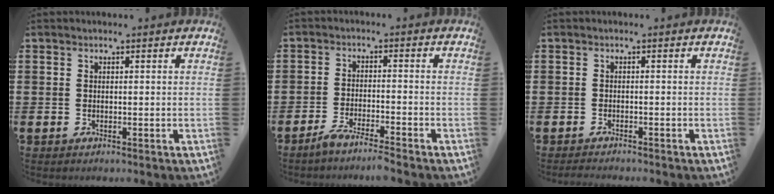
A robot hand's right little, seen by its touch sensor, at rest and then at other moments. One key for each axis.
{"total": 3.5, "fx": -3.0, "fy": -0.3, "fz": 1.8, "tx": -0.037, "ty": -0.003, "tz": -0.056}
{"total": 0.9, "fx": -0.9, "fy": 0.0, "fz": 0.2, "tx": -0.005, "ty": -0.002, "tz": -0.017}